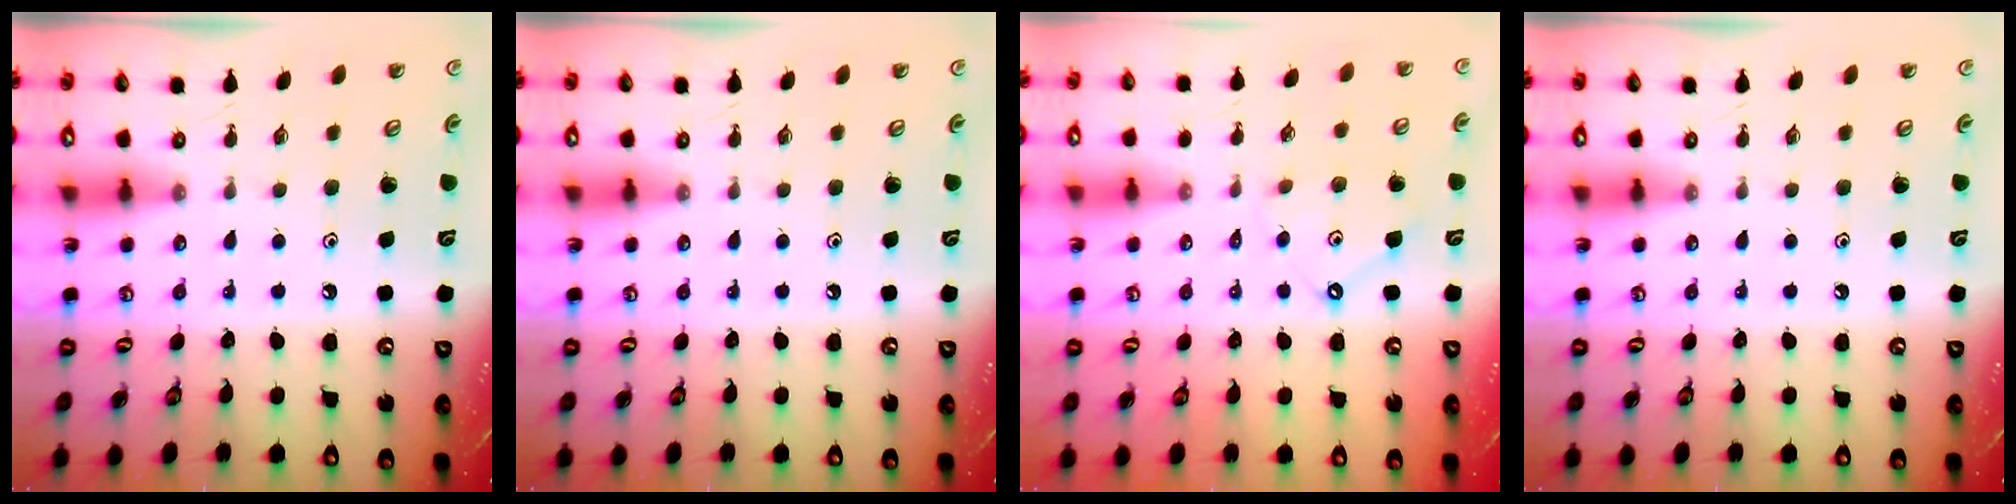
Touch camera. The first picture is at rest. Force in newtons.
{"total": 0.0}
{"total": 7.2, "press": 7.2, "slide": 0.7}
{"total": 0.0}